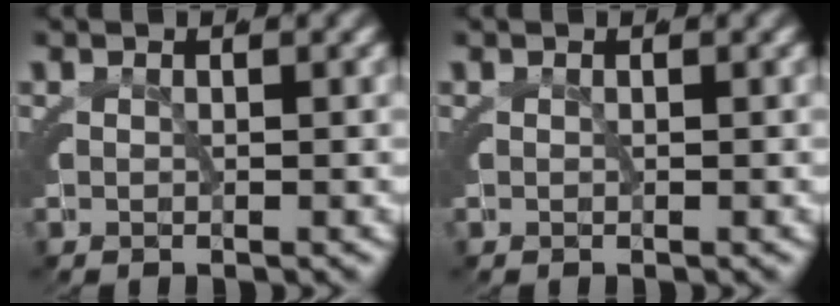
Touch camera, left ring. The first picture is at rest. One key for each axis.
{"total": 0.0}